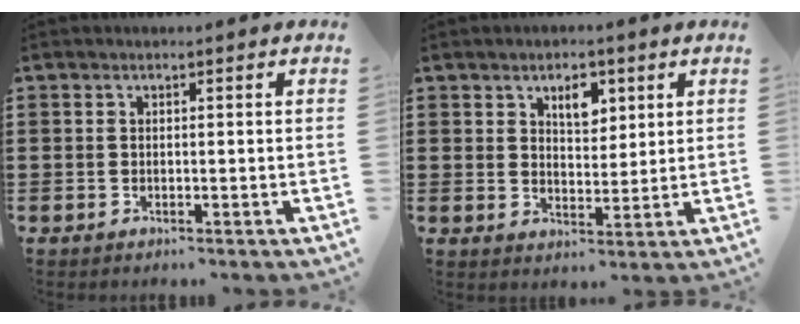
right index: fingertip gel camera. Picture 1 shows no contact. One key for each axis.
{"total": 4.3, "fx": 2.5, "fy": 2.5, "fz": 2.6, "tx": -0.035, "ty": 0.001, "tz": 0.039}